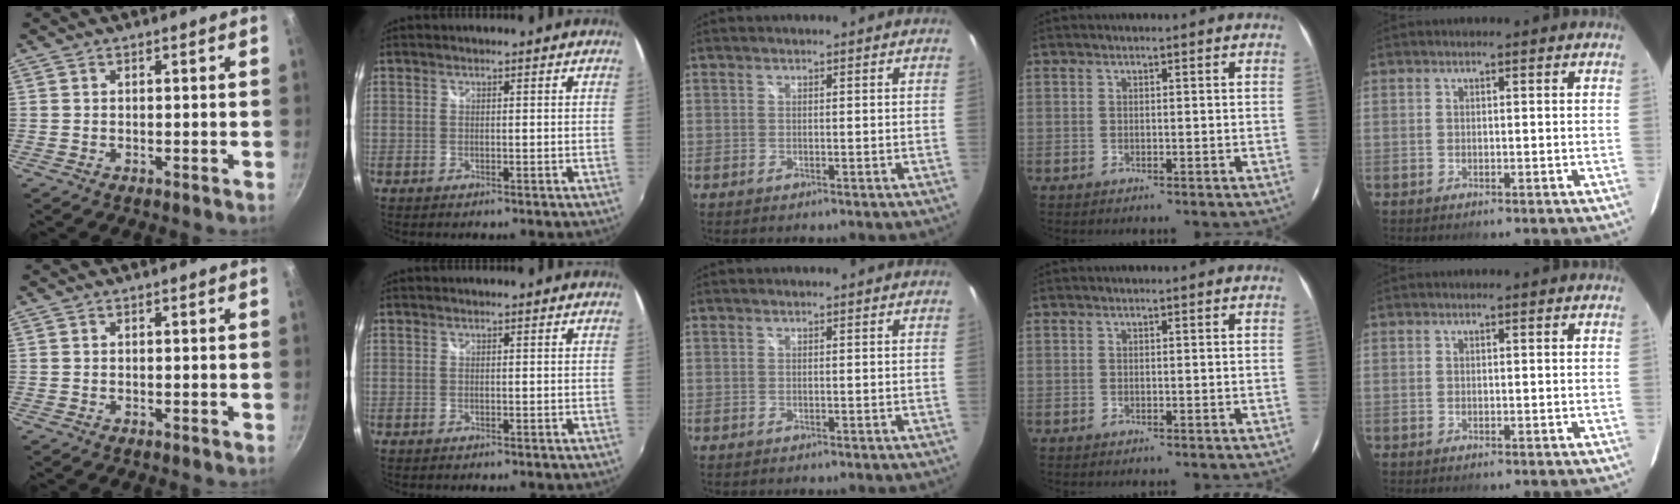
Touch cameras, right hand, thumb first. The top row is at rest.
{}